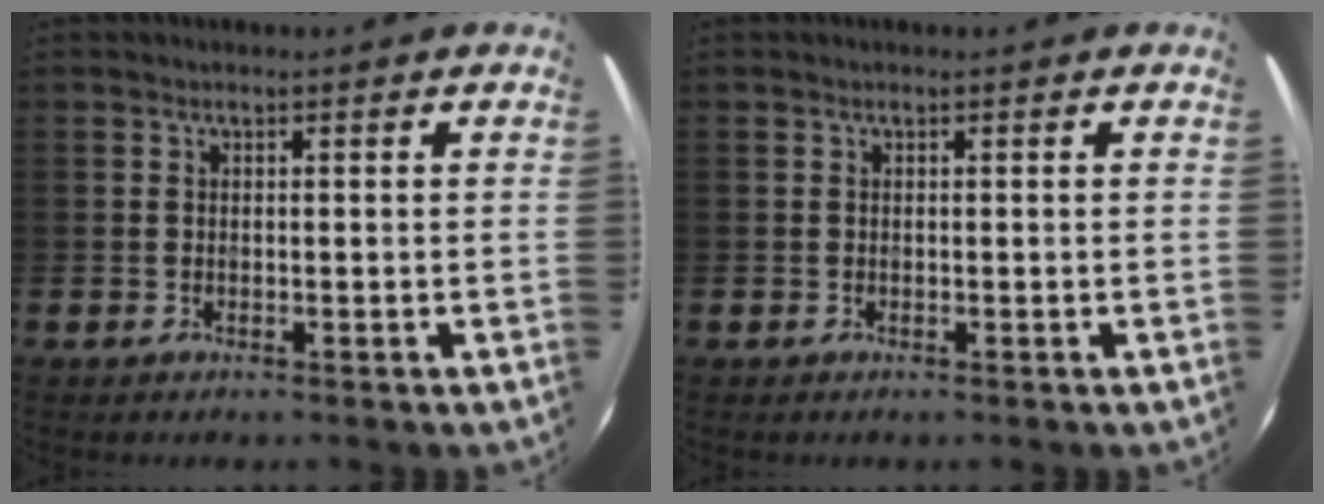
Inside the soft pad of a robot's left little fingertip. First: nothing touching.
{"total": 0.0}